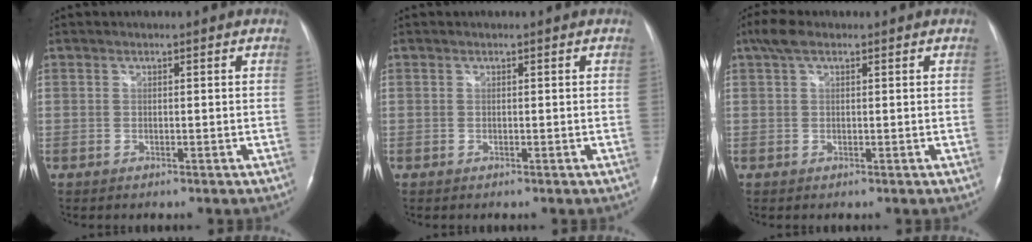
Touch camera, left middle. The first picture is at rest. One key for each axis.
{"total": 0.0}
{"total": 3.1, "fx": 1.9, "fy": 1.3, "fz": 2.1, "tx": -0.052, "ty": 0.026, "tz": 0.039}